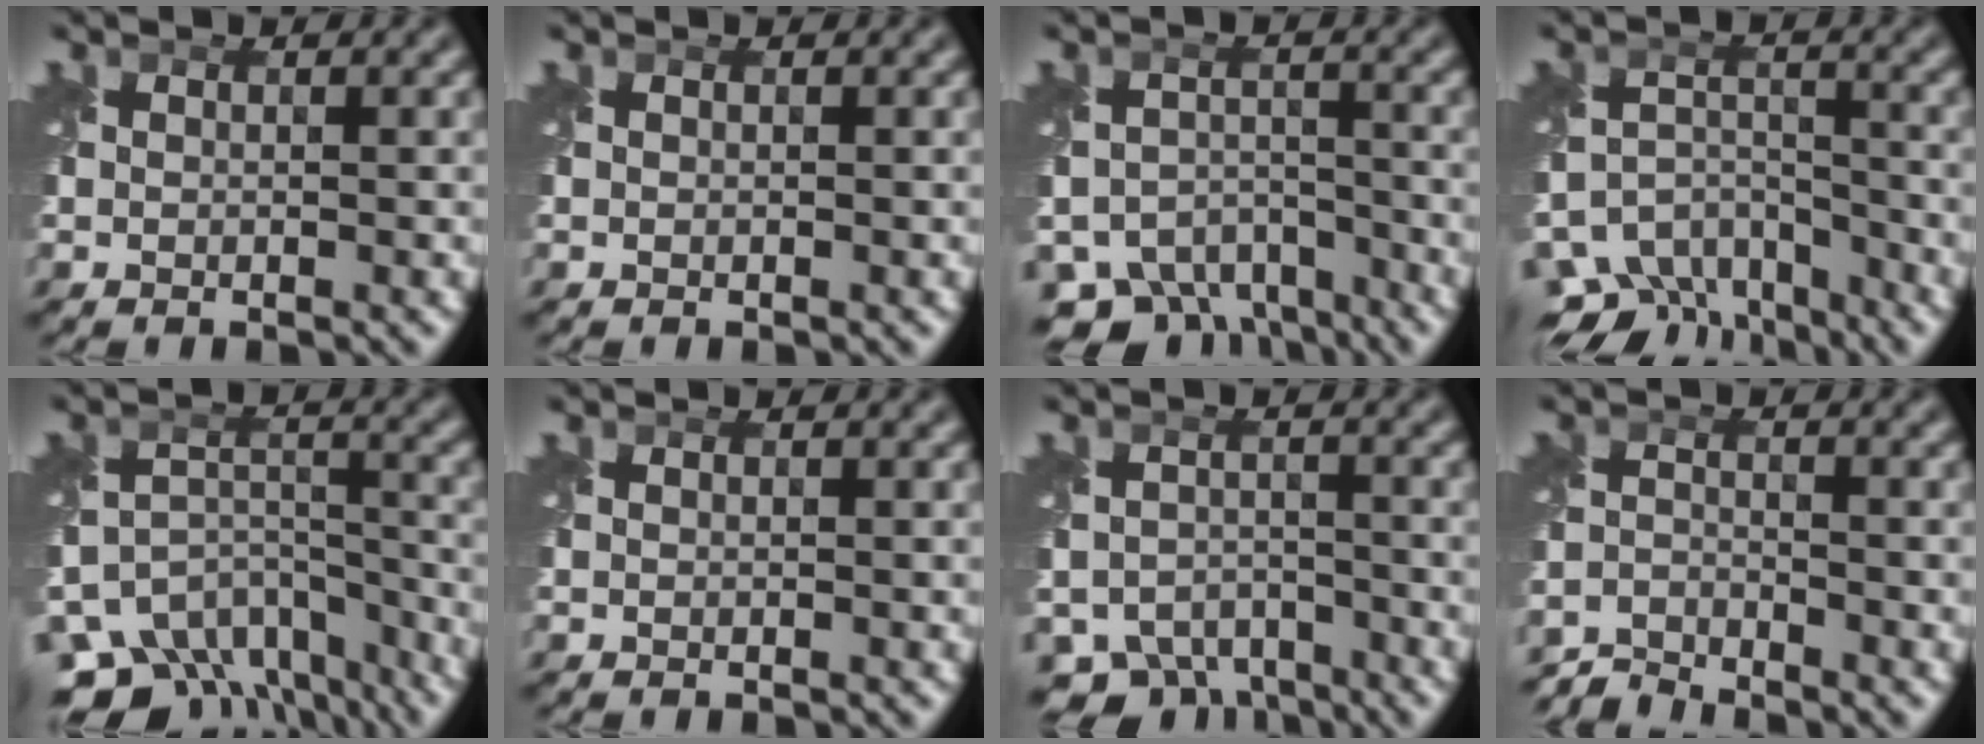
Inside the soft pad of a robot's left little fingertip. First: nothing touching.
{"total": 0.0}
{"total": 9.4, "force": [-8.0, 4.3, 2.5], "torque": [-0.023, -0.012, -0.119]}
{"total": 10.2, "force": [-8.7, 4.8, 2.3], "torque": [-0.024, -0.007, -0.124]}
{"total": 12.8, "force": [-10.4, 6.7, 3.3], "torque": [-0.057, -0.011, -0.133]}
{"total": 0.0}
{"total": 6.9, "force": [-5.7, 3.4, 1.7], "torque": [-0.014, -0.015, -0.093]}
{"total": 3.0, "force": [-3.0, 0.1, -0.2], "torque": [0.003, -0.004, -0.068]}